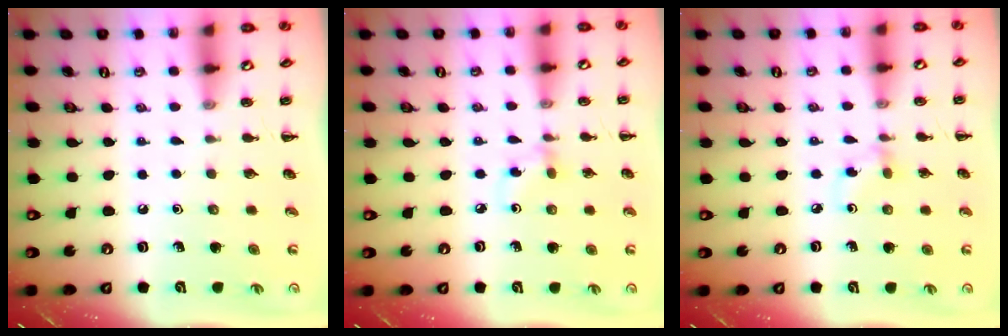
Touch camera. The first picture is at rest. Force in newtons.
{"total": 2.8, "press": 2.6, "slide": 1.1}
{"total": 2.8, "press": 2.6, "slide": 1.1}